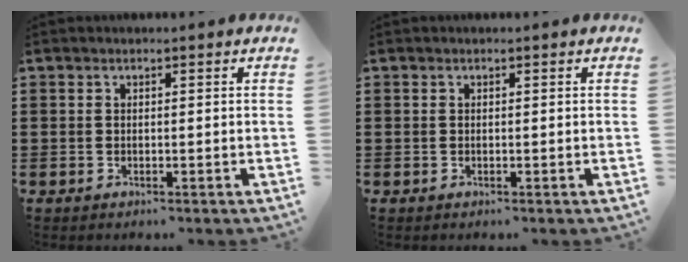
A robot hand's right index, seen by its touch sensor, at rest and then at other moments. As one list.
[{"total": 0.0}]